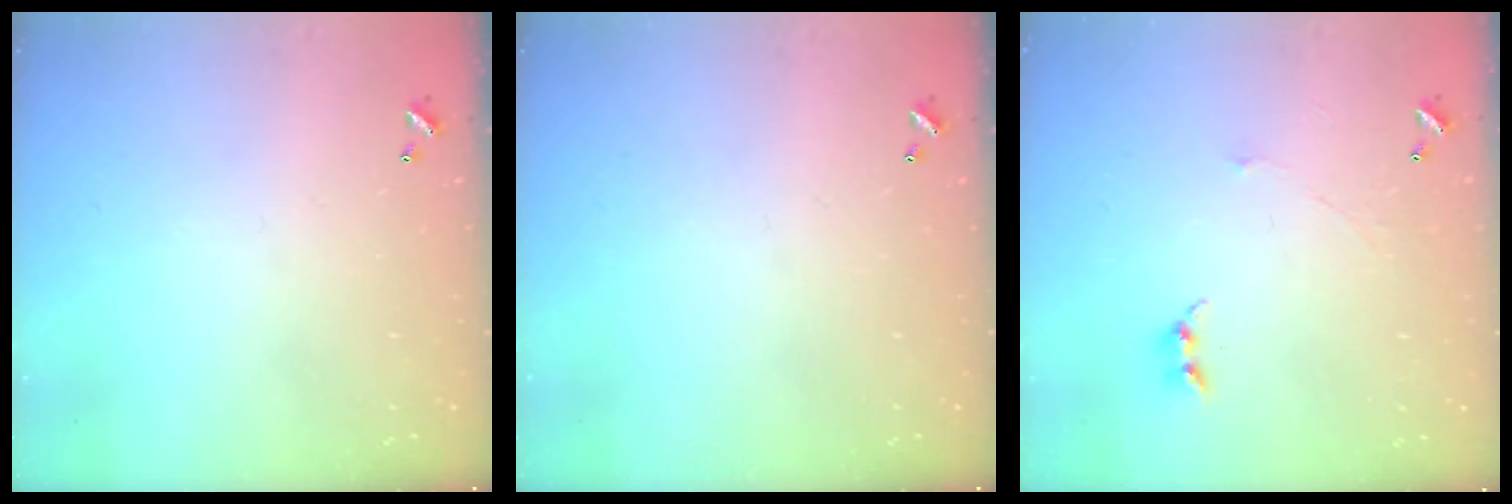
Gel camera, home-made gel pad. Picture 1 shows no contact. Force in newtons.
{"total": 0.0}
{"total": 1.5, "press": 1.4, "slide": 0.2}